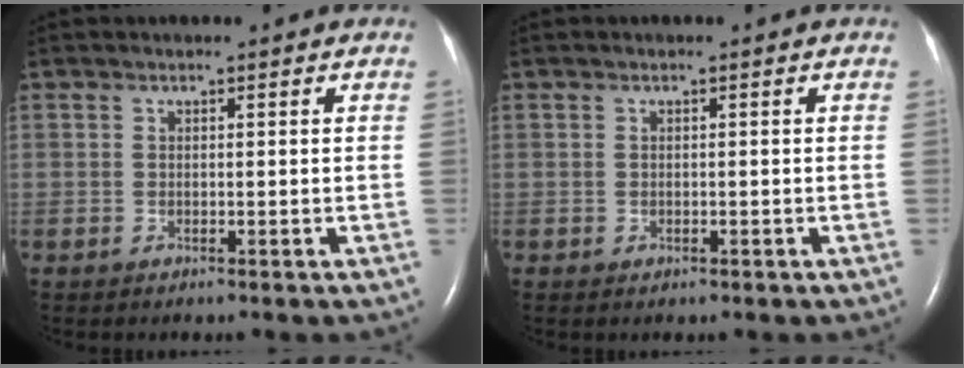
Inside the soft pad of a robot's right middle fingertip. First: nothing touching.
{"total": 0.0}